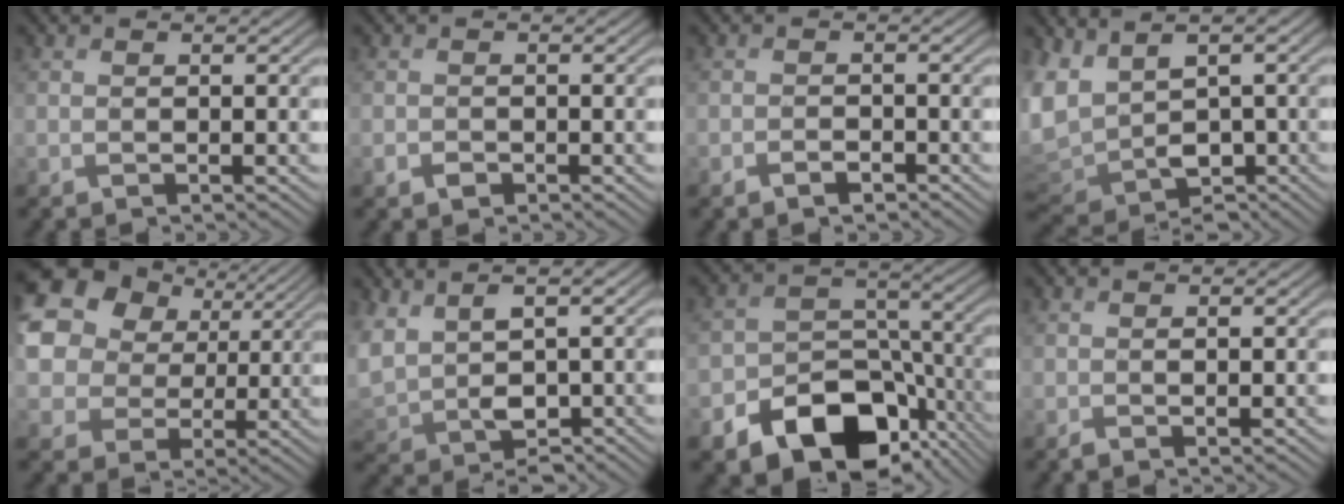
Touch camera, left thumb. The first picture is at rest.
{"total": 1.1, "force": [-0.6, 0.8, 0.5], "torque": [-0.010, -0.002, -0.013]}
{"total": 1.5, "force": [-1.1, 0.7, 0.7], "torque": [-0.011, 0.000, -0.021]}
{"total": 8.8, "force": [-0.5, 6.3, 6.1], "torque": [-0.162, -0.034, -0.001]}
{"total": 21.8, "force": [9.5, 17.3, 9.2], "torque": [-0.282, 0.032, 0.172]}
{"total": 7.7, "force": [1.4, 4.6, 6.0], "torque": [-0.163, -0.017, 0.036]}
{"total": 13.9, "force": [-7.8, 8.9, 7.3], "torque": [-0.136, -0.036, -0.124]}
{"total": 0.9, "force": [0.1, 0.3, 0.8], "torque": [-0.018, -0.001, 0.004]}